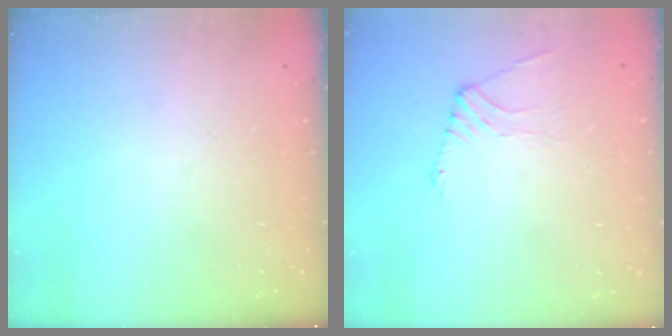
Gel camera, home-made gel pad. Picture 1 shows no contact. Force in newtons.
{"total": 0.7, "press": 0.6, "slide": 0.3}